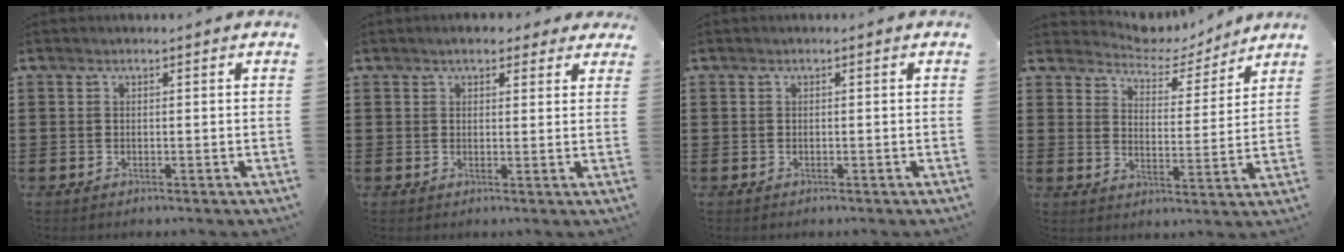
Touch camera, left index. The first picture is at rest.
{"total": 3.1, "force": [2.6, 1.0, 1.4], "torque": [-0.026, 0.000, 0.045]}
{"total": 0.0}
{"total": 4.7, "force": [4.6, 1.0, 0.1], "torque": [-0.031, -0.031, 0.078]}